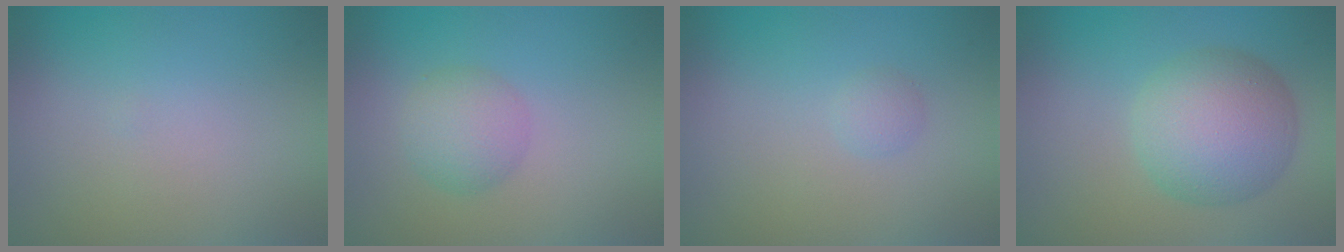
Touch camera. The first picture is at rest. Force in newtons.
{"total": 2.8, "press": 2.8, "slide": 0.0}
{"total": 0.9, "press": 0.9, "slide": 0.0}
{"total": 6.9, "press": 6.9, "slide": 0.2}